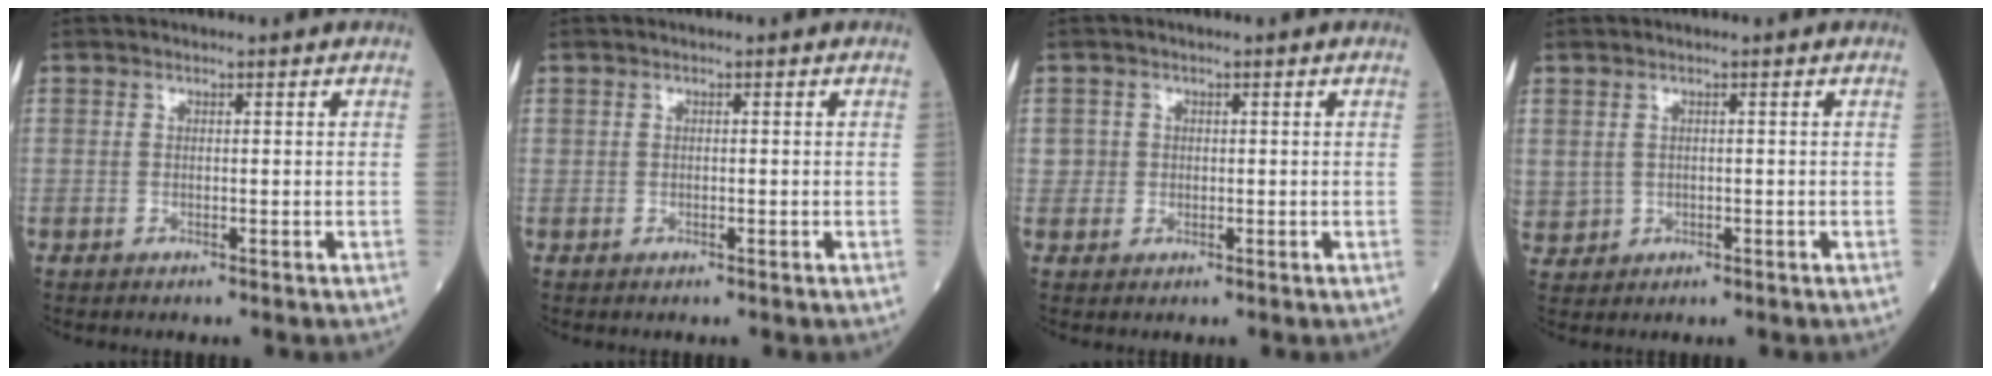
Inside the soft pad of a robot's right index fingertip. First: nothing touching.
{"total": 0.0}
{"total": 1.8, "force": [0.2, 1.8, 0.0], "torque": [0.009, 0.004, 0.001]}
{"total": 3.7, "force": [0.5, 3.2, 1.8], "torque": [-0.049, 0.004, 0.023]}